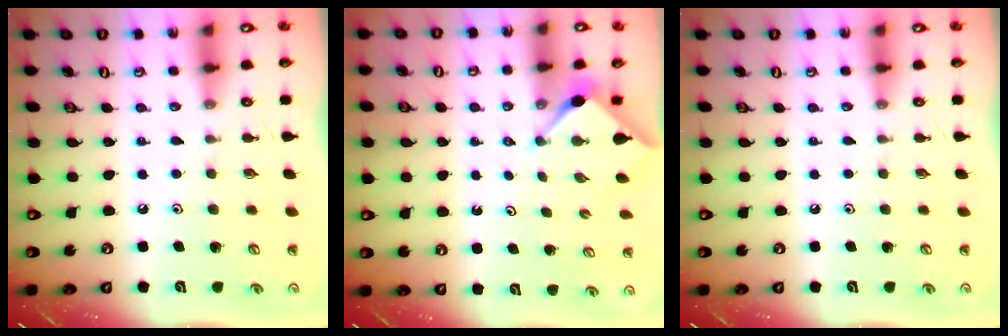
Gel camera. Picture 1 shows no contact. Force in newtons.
{"total": 2.9, "press": 2.9, "slide": 0.4}
{"total": 0.0}